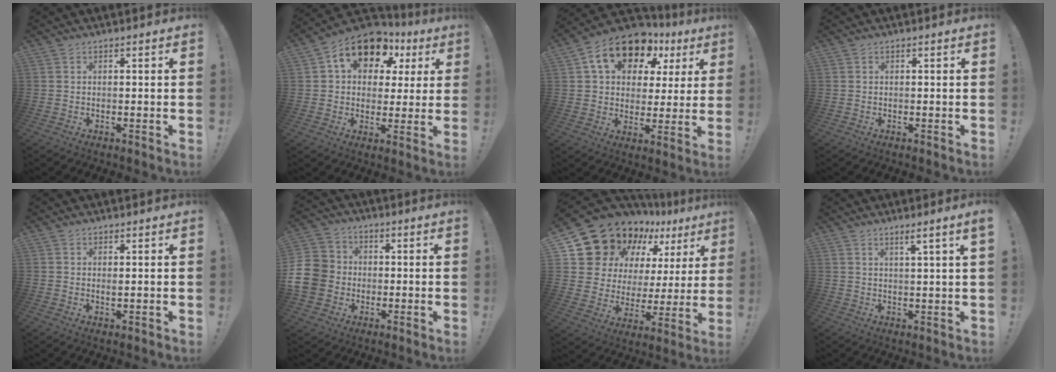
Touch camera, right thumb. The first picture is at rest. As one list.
[{"total": 15.0, "force": [7.9, 9.7, 8.3], "torque": [-0.127, -0.041, 0.142]}, {"total": 16.8, "force": [9.2, 10.6, 9.3], "torque": [-0.151, -0.043, 0.165]}, {"total": 0.0}, {"total": 0.9, "force": [0.5, 0.4, 0.6], "torque": [0.001, -0.006, 0.006]}, {"total": 12.8, "force": [-1.8, 11.2, 5.9], "torque": [-0.119, 0.024, -0.026]}, {"total": 16.7, "force": [13.0, 8.8, 5.7], "torque": [-0.098, -0.107, 0.256]}, {"total": 3.6, "force": [2.2, -0.8, 2.8], "torque": [-0.039, -0.010, 0.031]}]